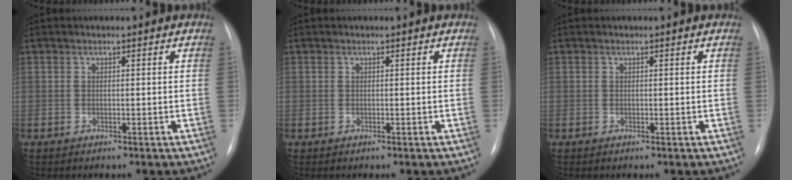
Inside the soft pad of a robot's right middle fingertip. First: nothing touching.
{"total": 0.0}
{"total": 0.0}